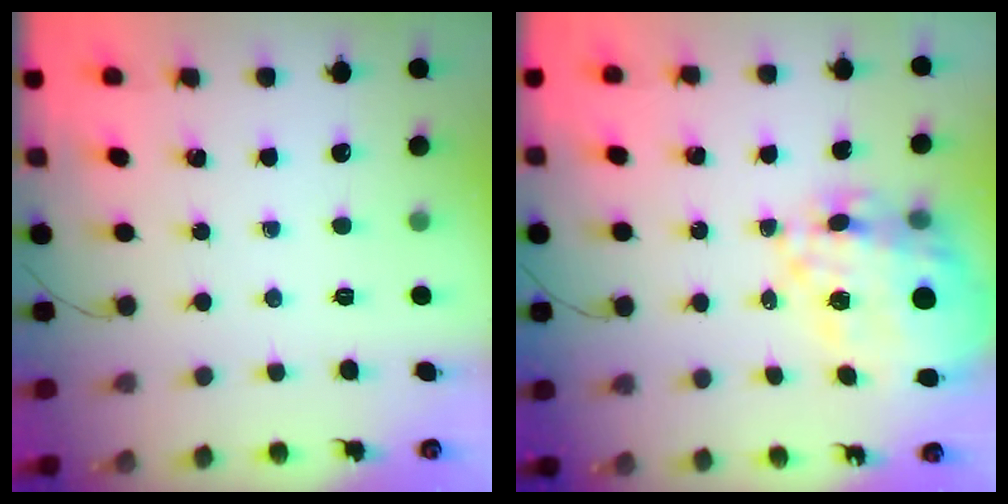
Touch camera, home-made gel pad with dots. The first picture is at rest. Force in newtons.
{"total": 25.7, "press": 25.2, "slide": 5.1}